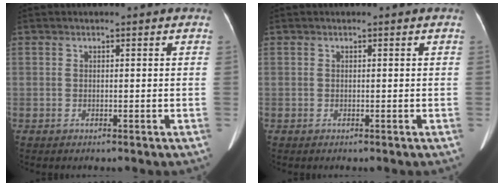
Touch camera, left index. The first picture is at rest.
{"total": 0.0}